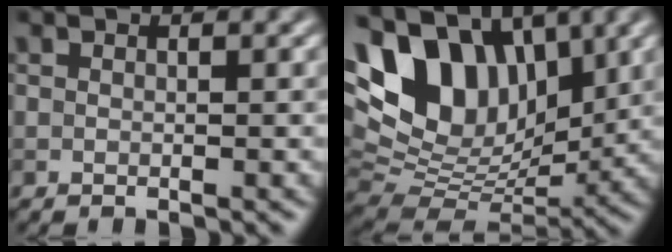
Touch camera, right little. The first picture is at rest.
{"total": 11.5, "force": [5.3, 7.0, 7.5], "torque": [-0.142, 0.011, 0.094]}